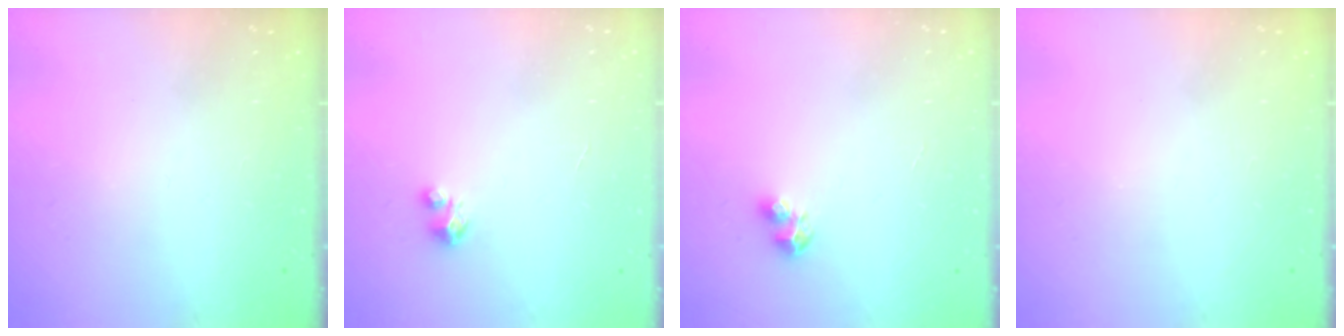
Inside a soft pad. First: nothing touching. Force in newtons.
{"total": 1.7, "press": 1.7, "slide": 0.1}
{"total": 4.7, "press": 4.6, "slide": 0.9}
{"total": 0.0}